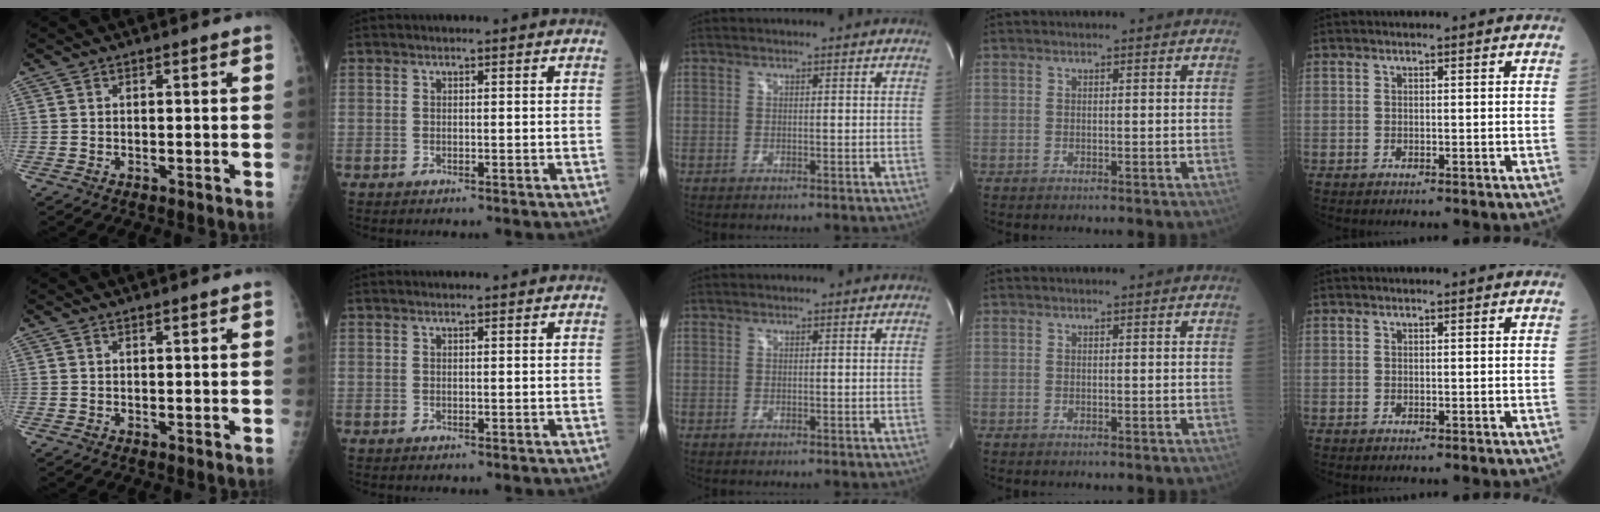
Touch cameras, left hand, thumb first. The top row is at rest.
{"thumb": {"total": 0.6, "force": [0.4, 0.1, 0.4], "torque": [-0.005, -0.002, 0.007]}, "index": {"total": 0.6, "force": [0.6, 0.0, 0.3], "torque": [-0.009, 0.006, 0.009]}}